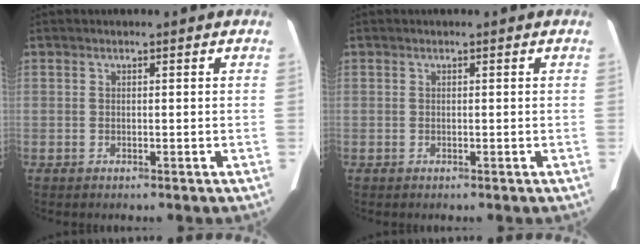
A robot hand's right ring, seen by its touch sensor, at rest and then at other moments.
{"total": 0.0}